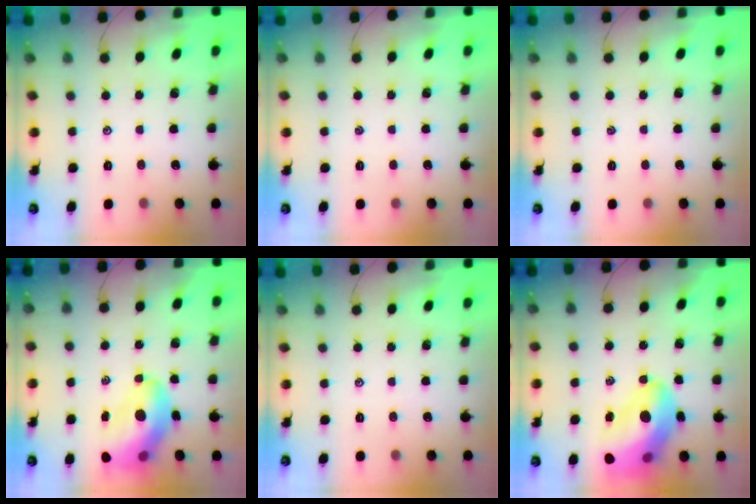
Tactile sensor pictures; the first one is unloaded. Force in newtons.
{"total": 0.0}
{"total": 0.0}
{"total": 14.6, "press": 14.0, "slide": 4.0}
{"total": 0.0}
{"total": 19.3, "press": 18.6, "slide": 5.0}